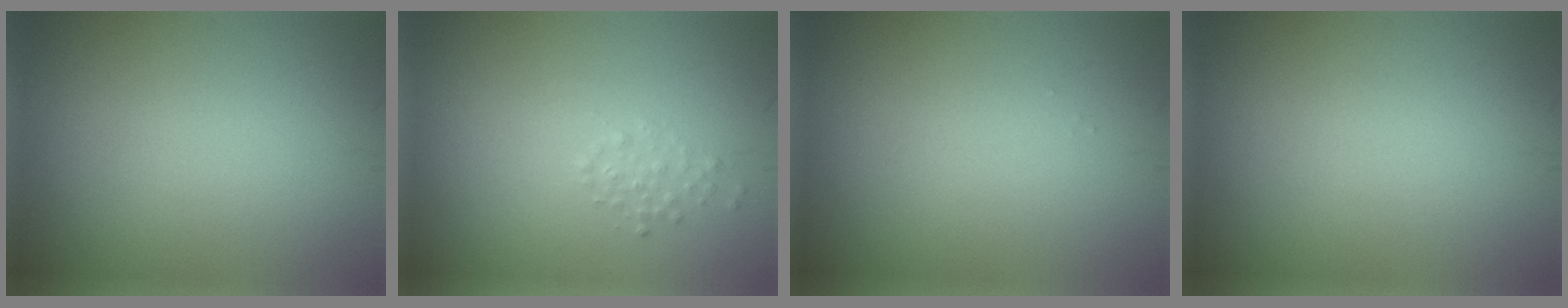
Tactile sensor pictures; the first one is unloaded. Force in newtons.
{"total": 1.0, "press": 1.0, "slide": 0.1}
{"total": 0.0}
{"total": 0.0}